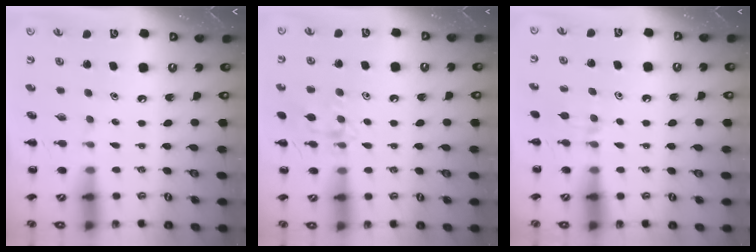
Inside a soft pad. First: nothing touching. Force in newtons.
{"total": 10.9, "press": 10.9, "slide": 0.7}
{"total": 6.6, "press": 6.3, "slide": 1.9}